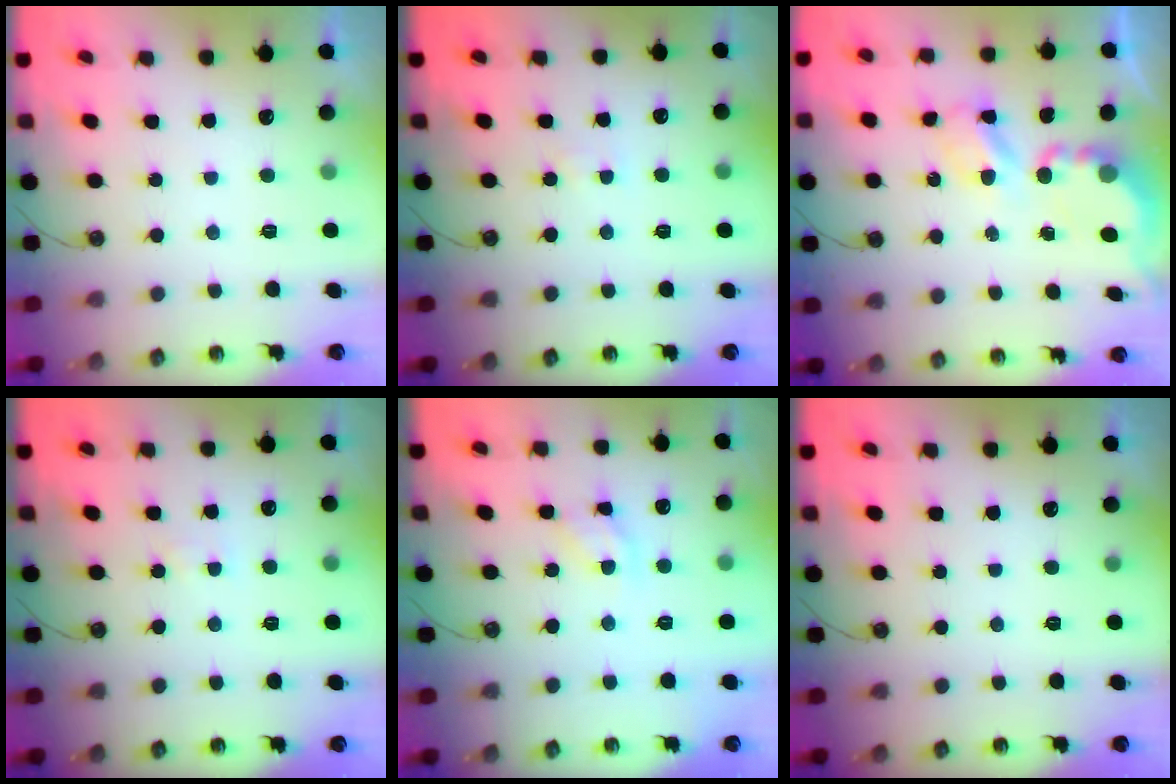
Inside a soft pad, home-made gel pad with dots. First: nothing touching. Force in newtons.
{"total": 3.0, "press": 2.9, "slide": 0.4}
{"total": 5.5, "press": 5.5, "slide": 0.3}
{"total": 3.0, "press": 2.9, "slide": 0.4}
{"total": 9.4, "press": 9.3, "slide": 0.7}
{"total": 0.0}